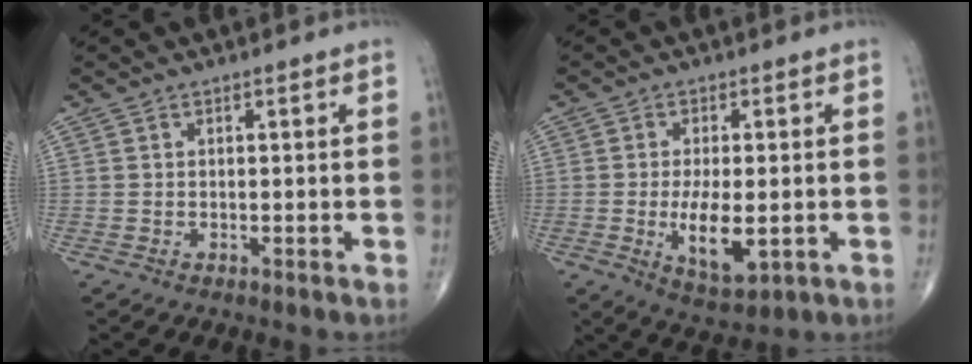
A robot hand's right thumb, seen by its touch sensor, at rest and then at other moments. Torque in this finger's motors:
{"motor_torque": [0.44, 0.52, 1.00, 0.26, 0.45]}